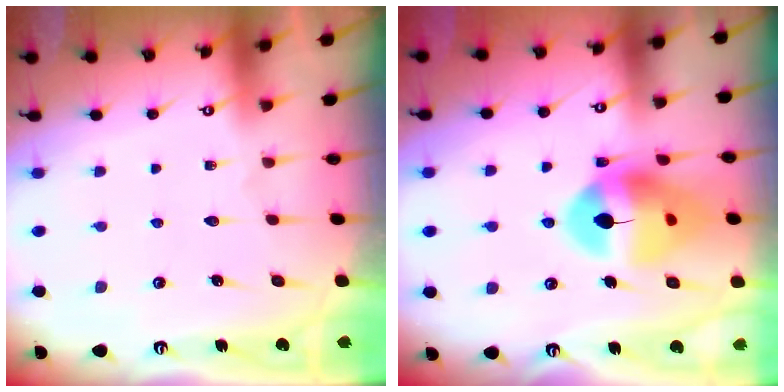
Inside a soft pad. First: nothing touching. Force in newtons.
{"total": 14.3, "press": 14.2, "slide": 1.4}